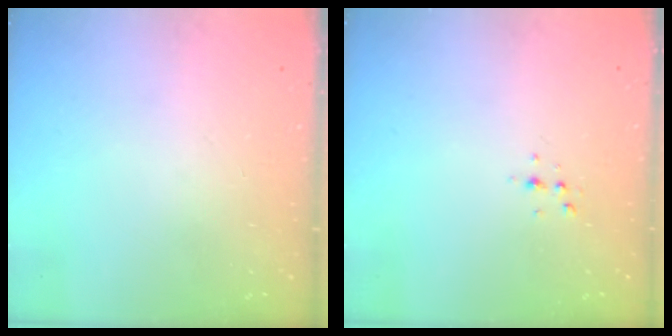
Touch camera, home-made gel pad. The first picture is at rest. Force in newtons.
{"total": 3.7, "press": 3.2, "slide": 1.7}